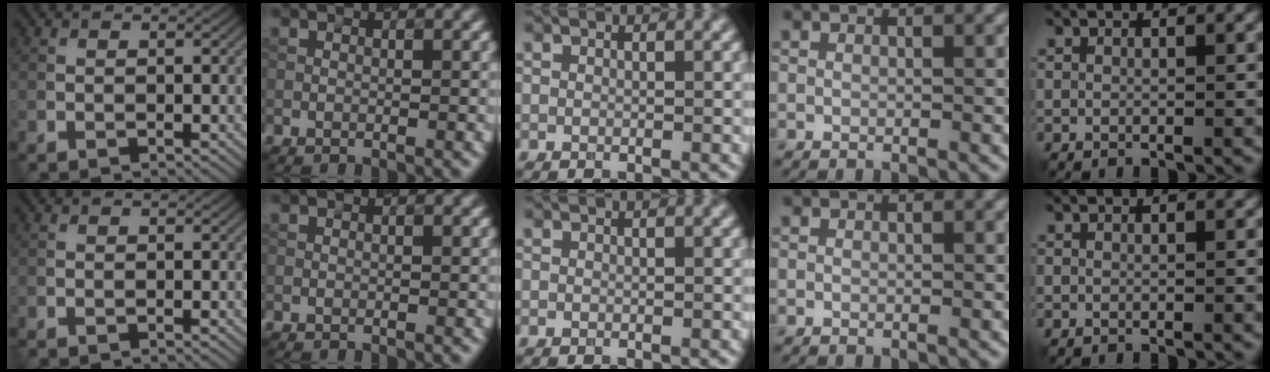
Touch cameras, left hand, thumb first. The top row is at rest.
{}